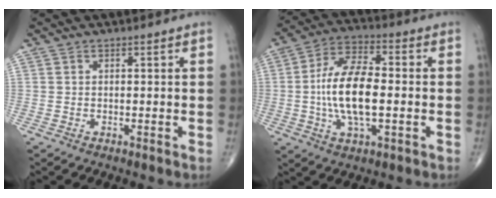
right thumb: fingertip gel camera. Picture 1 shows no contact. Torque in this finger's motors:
{"motor_torque": [0.37, 0.38, 1.44, 0.01, 0.23]}